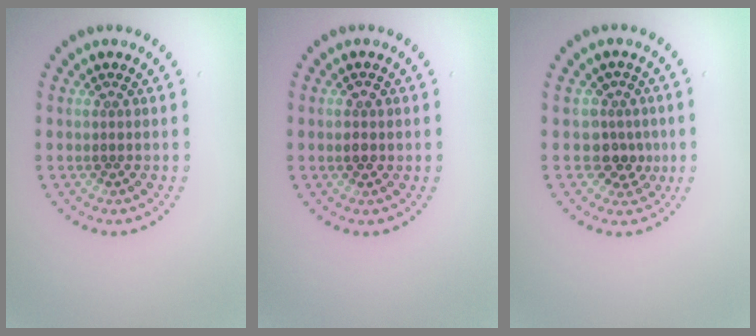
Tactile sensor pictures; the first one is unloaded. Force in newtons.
{"total": 1.5, "press": 1.5, "slide": 0.1}
{"total": 2.6, "press": 1.9, "slide": 1.7}